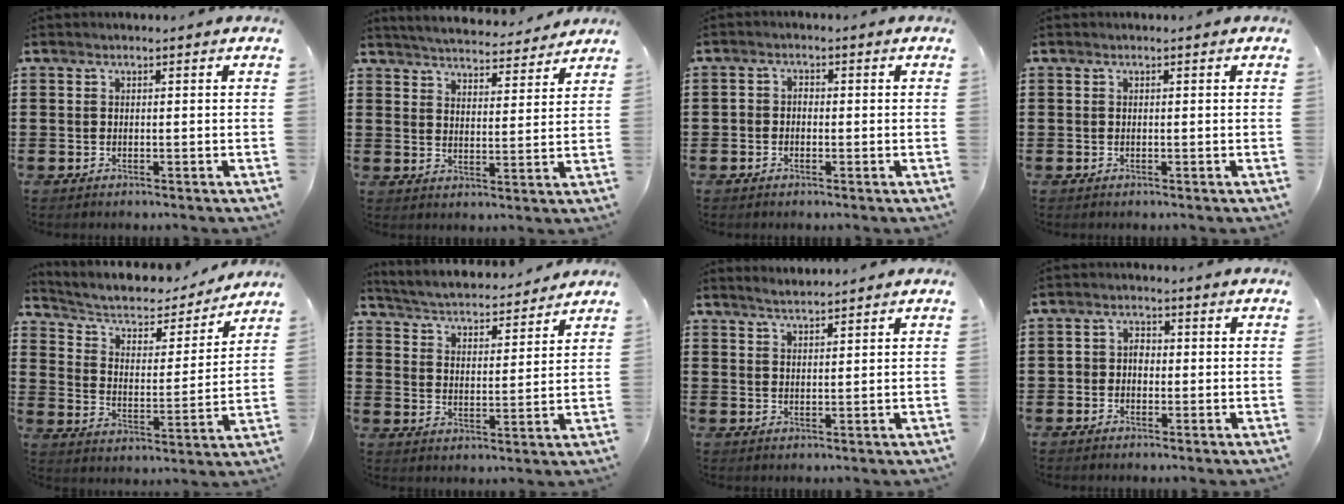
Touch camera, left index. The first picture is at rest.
{"total": 4.8, "force": [4.8, 0.0, 0.6], "torque": [-0.032, -0.031, 0.082]}
{"total": 1.4, "force": [-0.8, 1.0, 0.7], "torque": [-0.017, 0.005, -0.017]}
{"total": 0.0}
{"total": 5.0, "force": [4.0, 2.1, 2.1], "torque": [-0.062, -0.021, 0.060]}
{"total": 3.9, "force": [3.9, -0.1, 0.4], "torque": [-0.031, -0.033, 0.062]}
{"total": 2.1, "force": [2.0, 0.0, 0.3], "torque": [-0.011, 0.002, 0.039]}
{"total": 2.4, "force": [-0.5, 1.9, 1.4], "torque": [-0.032, 0.008, -0.014]}